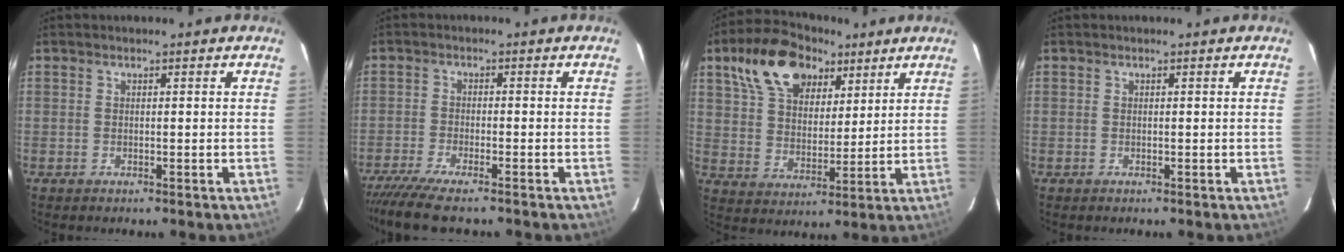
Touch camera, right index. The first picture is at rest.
{"total": 6.9, "force": [-5.9, 0.6, 3.6], "torque": [-0.091, -0.027, -0.109]}
{"total": 16.2, "force": [9.3, 9.5, 9.3], "torque": [-0.195, 0.052, 0.170]}
{"total": 0.0}